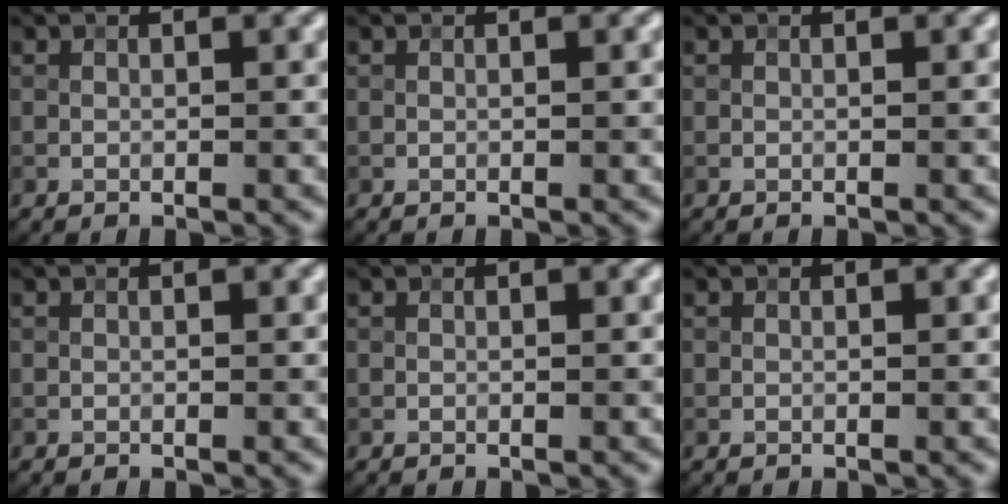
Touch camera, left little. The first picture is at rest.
{"total": 0.0}
{"total": 0.0}
{"total": 0.0}
{"total": 0.0}
{"total": 0.0}